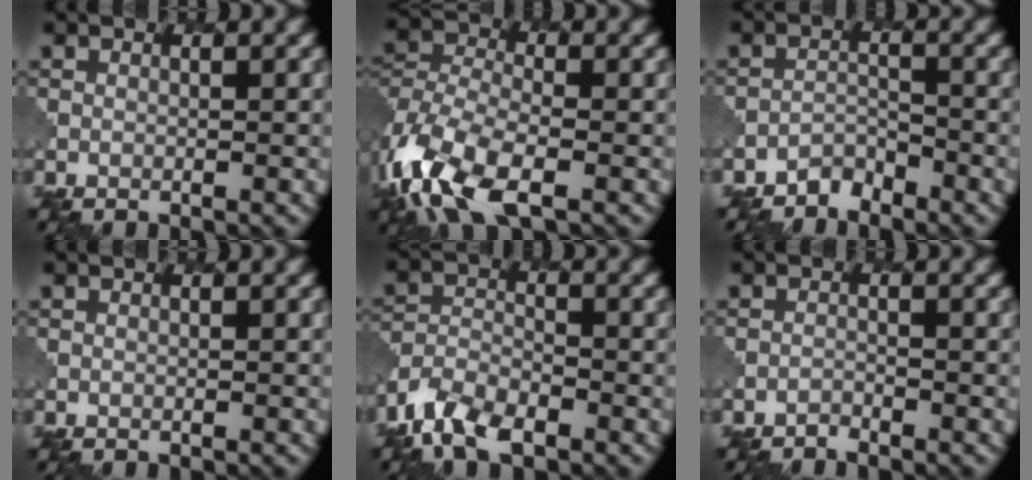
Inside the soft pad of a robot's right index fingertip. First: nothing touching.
{"total": 9.1, "force": [-5.1, 4.4, 6.1], "torque": [-0.136, -0.017, -0.102]}
{"total": 1.7, "force": [-1.6, 0.6, 0.0], "torque": [0.003, 0.005, -0.031]}
{"total": 0.0}
{"total": 5.6, "force": [-4.2, 2.6, 2.7], "torque": [-0.054, -0.009, -0.086]}
{"total": 0.7, "force": [-0.6, 0.1, -0.4], "torque": [0.009, 0.000, -0.012]}